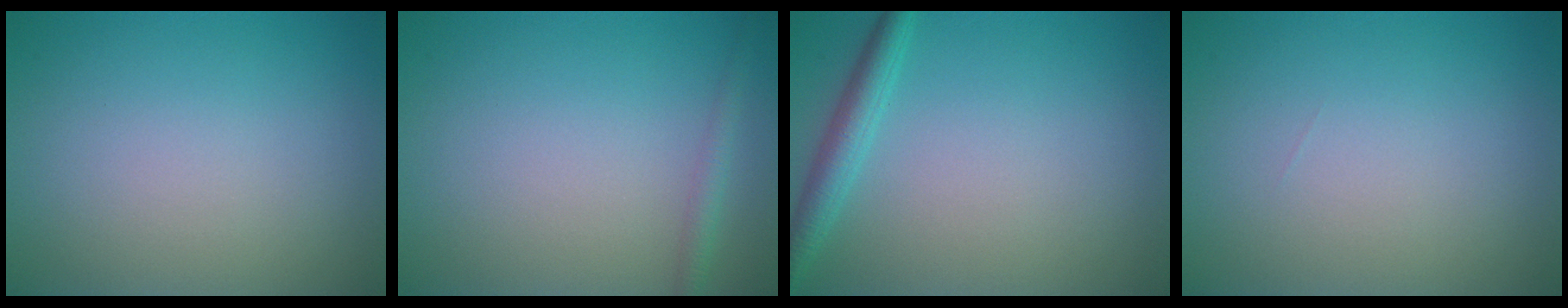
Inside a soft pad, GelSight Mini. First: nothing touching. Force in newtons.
{"total": 1.3, "press": 1.3, "slide": 0.1}
{"total": 2.5, "press": 2.5, "slide": 0.1}
{"total": 0.0}